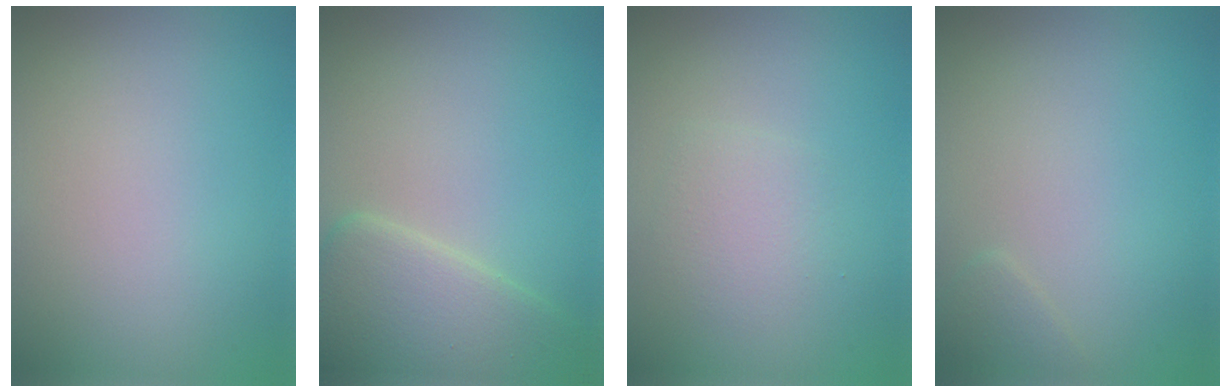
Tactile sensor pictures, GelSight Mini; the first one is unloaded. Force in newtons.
{"total": 6.1, "press": 6.1, "slide": 0.3}
{"total": 1.9, "press": 1.9, "slide": 0.1}
{"total": 0.9, "press": 0.9, "slide": 0.1}